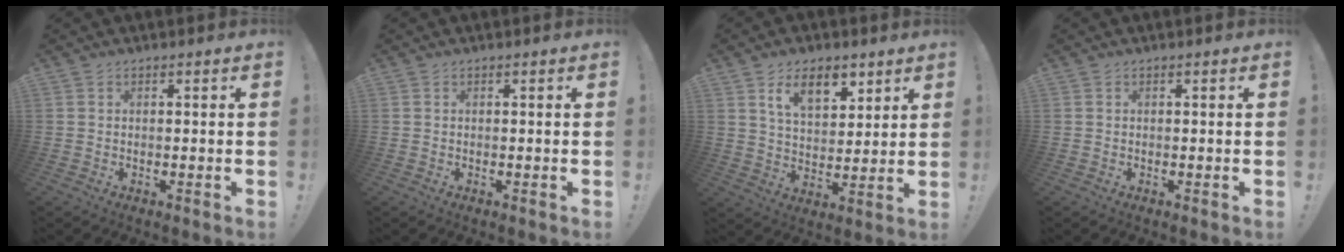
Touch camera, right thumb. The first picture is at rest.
{"total": 0.0}
{"total": 11.1, "force": [6.6, 6.0, 6.7], "torque": [-0.104, -0.022, 0.119]}
{"total": 0.0}